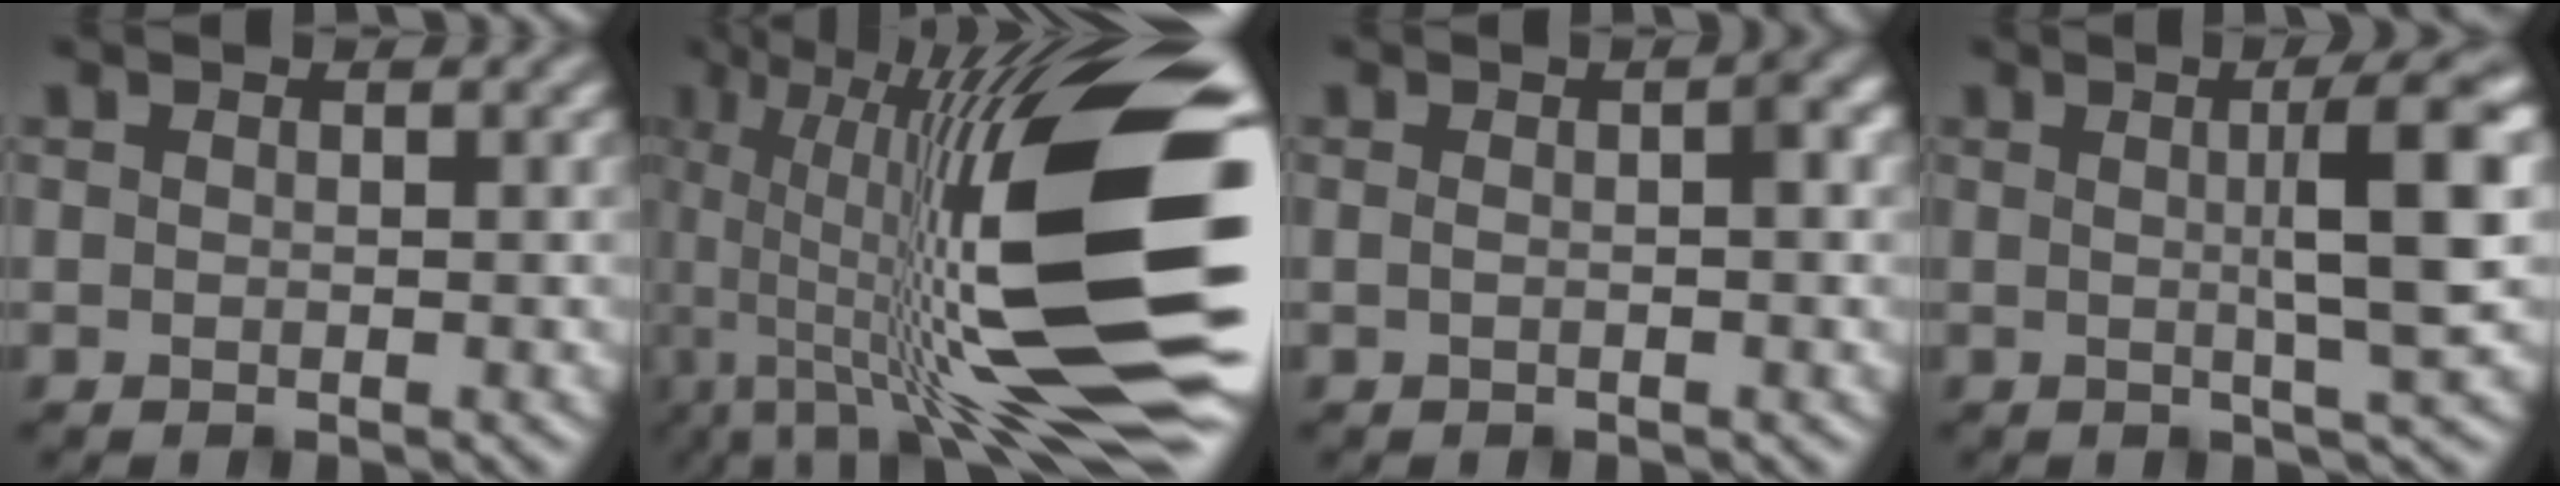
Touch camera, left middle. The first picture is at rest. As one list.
[{"total": 19.9, "force": [0.8, 6.4, 18.8], "torque": [-0.309, 0.018, 0.009]}, {"total": 2.1, "force": [0.1, 0.4, 2.1], "torque": [-0.032, 0.007, 0.000]}, {"total": 6.6, "force": [0.9, 0.9, 6.5], "torque": [-0.087, 0.011, 0.014]}]